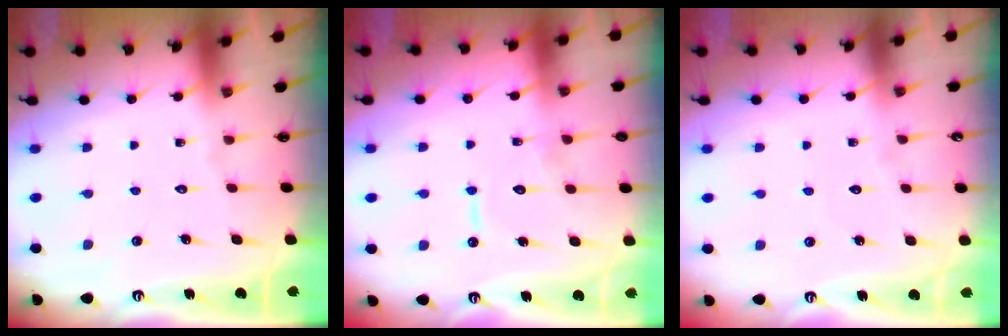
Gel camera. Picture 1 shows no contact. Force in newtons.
{"total": 8.9, "press": 8.8, "slide": 0.9}
{"total": 3.4, "press": 3.4, "slide": 0.3}